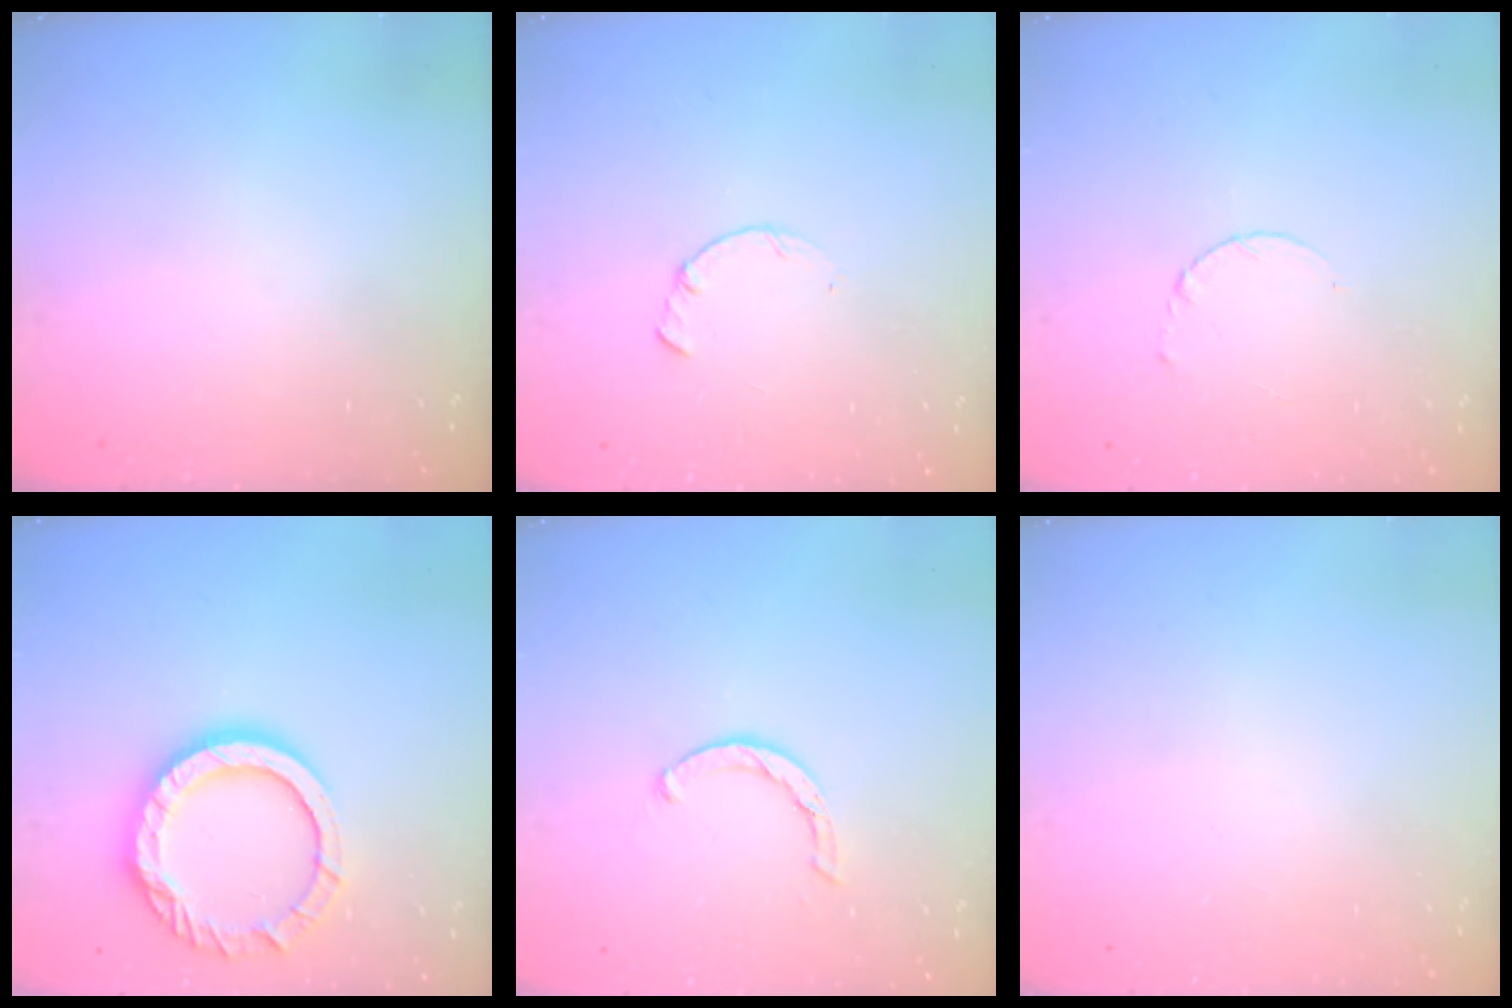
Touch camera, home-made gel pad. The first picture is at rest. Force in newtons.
{"total": 0.7, "press": 0.6, "slide": 0.2}
{"total": 2.6, "press": 2.6, "slide": 0.3}
{"total": 13.9, "press": 13.9, "slide": 1.0}
{"total": 3.3, "press": 3.3, "slide": 0.3}
{"total": 0.0}